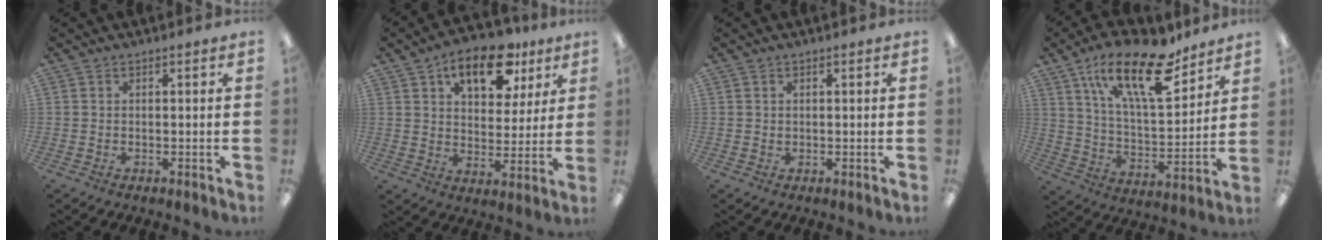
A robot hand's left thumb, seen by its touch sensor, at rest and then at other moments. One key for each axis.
{"total": 15.3, "fx": 8.7, "fy": 8.2, "fz": 9.6, "tx": -0.132, "ty": -0.028, "tz": 0.146}
{"total": 0.5, "fx": 0.3, "fy": 0.4, "fz": 0.0, "tx": -0.002, "ty": 0.002, "tz": 0.006}
{"total": 22.2, "fx": 13.9, "fy": 8.6, "fz": 15.0, "tx": -0.244, "ty": -0.074, "tz": 0.234}